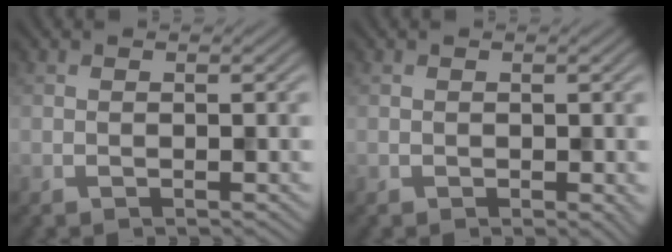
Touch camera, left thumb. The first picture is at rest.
{"total": 0.0}